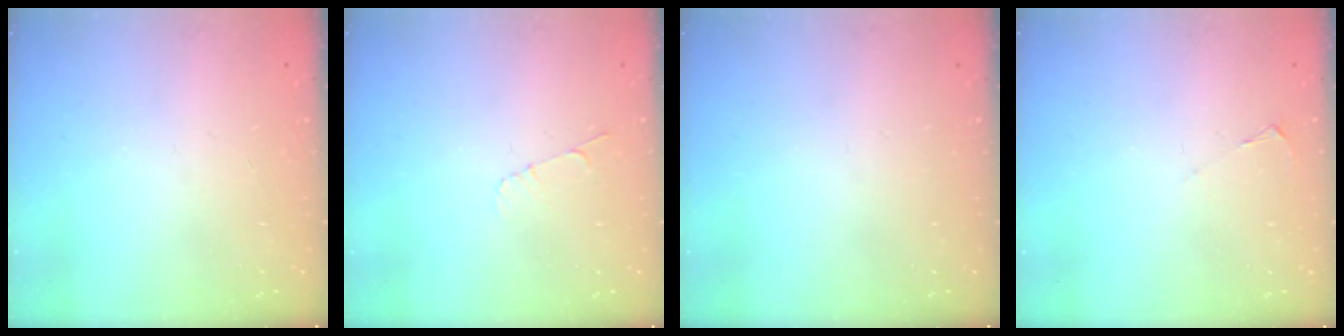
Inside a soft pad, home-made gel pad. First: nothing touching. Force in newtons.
{"total": 3.5, "press": 3.4, "slide": 0.4}
{"total": 0.0}
{"total": 1.7, "press": 1.7, "slide": 0.3}